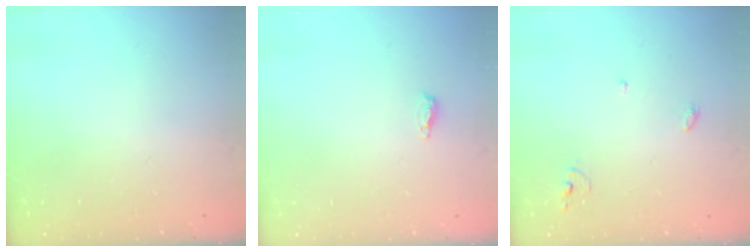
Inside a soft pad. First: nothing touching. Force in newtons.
{"total": 5.2, "press": 5.0, "slide": 1.4}
{"total": 3.7, "press": 3.6, "slide": 0.3}